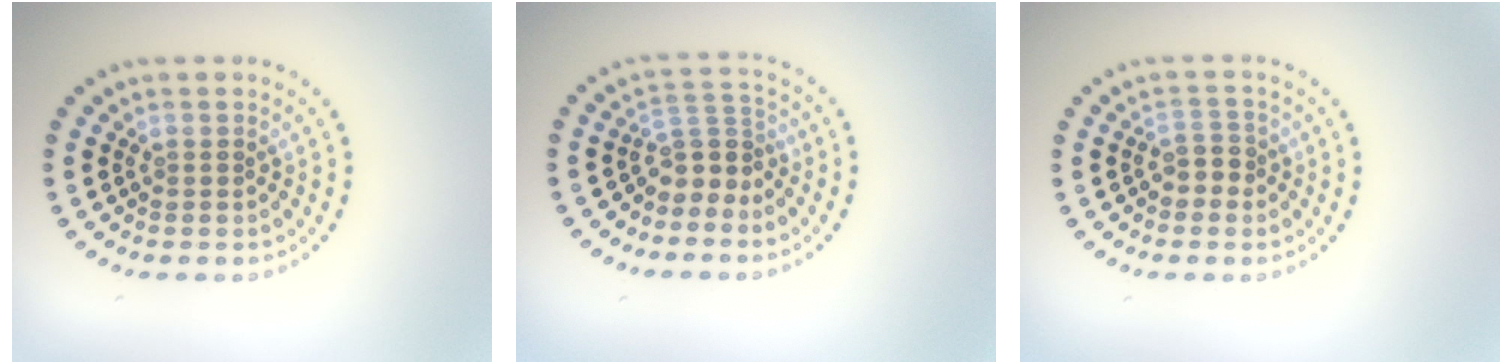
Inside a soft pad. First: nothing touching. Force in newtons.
{"total": 2.8, "press": 2.0, "slide": 2.0}
{"total": 1.8, "press": 1.6, "slide": 0.8}